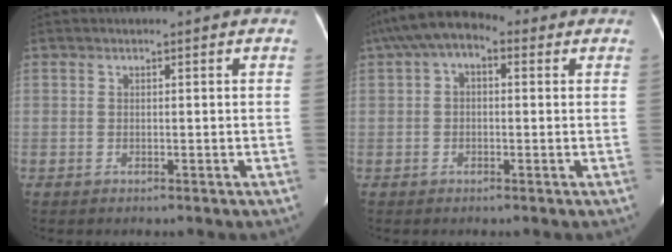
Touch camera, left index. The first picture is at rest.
{"total": 7.2, "force": [2.9, 3.8, 5.4], "torque": [-0.098, 0.048, 0.044]}